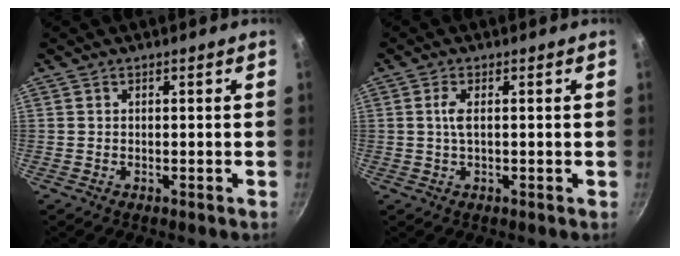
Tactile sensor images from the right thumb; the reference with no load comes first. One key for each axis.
{"total": 2.6, "fx": 0.2, "fy": 0.8, "fz": 2.5, "tx": -0.053, "ty": 0.003, "tz": 0.002}